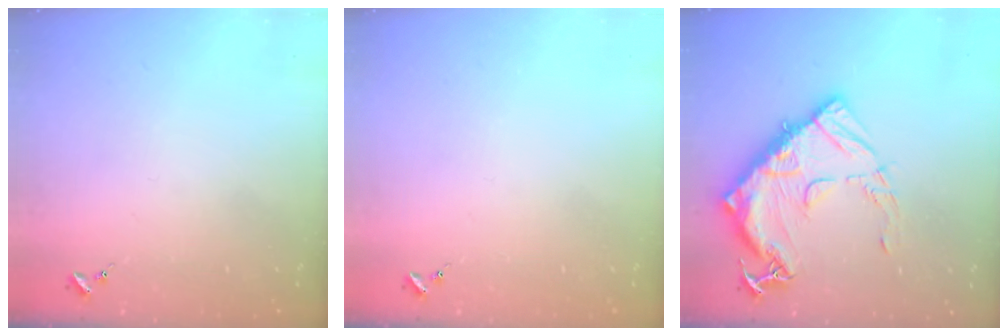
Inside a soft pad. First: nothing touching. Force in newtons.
{"total": 0.0}
{"total": 19.9, "press": 19.8, "slide": 1.7}